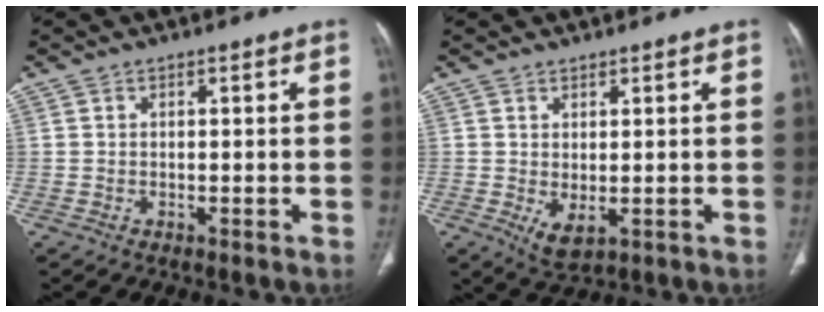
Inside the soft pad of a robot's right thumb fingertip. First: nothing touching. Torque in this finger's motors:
{"motor_torque": [-0.24, 0.36, -0.17, 0.10, 0.12]}